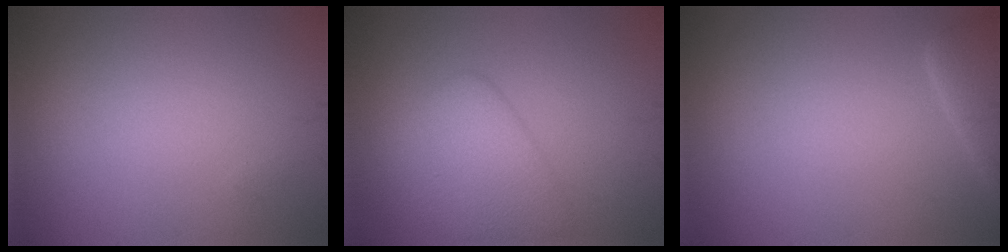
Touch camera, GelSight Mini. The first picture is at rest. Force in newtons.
{"total": 4.2, "press": 4.2, "slide": 0.1}
{"total": 2.2, "press": 2.2, "slide": 0.2}